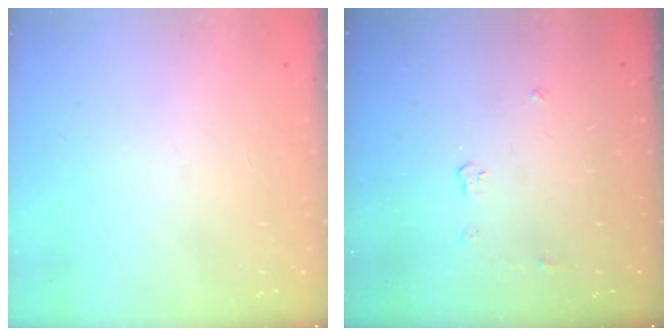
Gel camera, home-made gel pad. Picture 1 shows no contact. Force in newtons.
{"total": 4.3, "press": 4.3, "slide": 0.1}